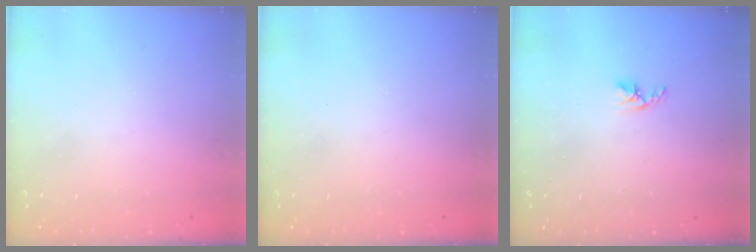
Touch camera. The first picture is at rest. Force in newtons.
{"total": 0.0}
{"total": 3.3, "press": 3.3, "slide": 0.5}